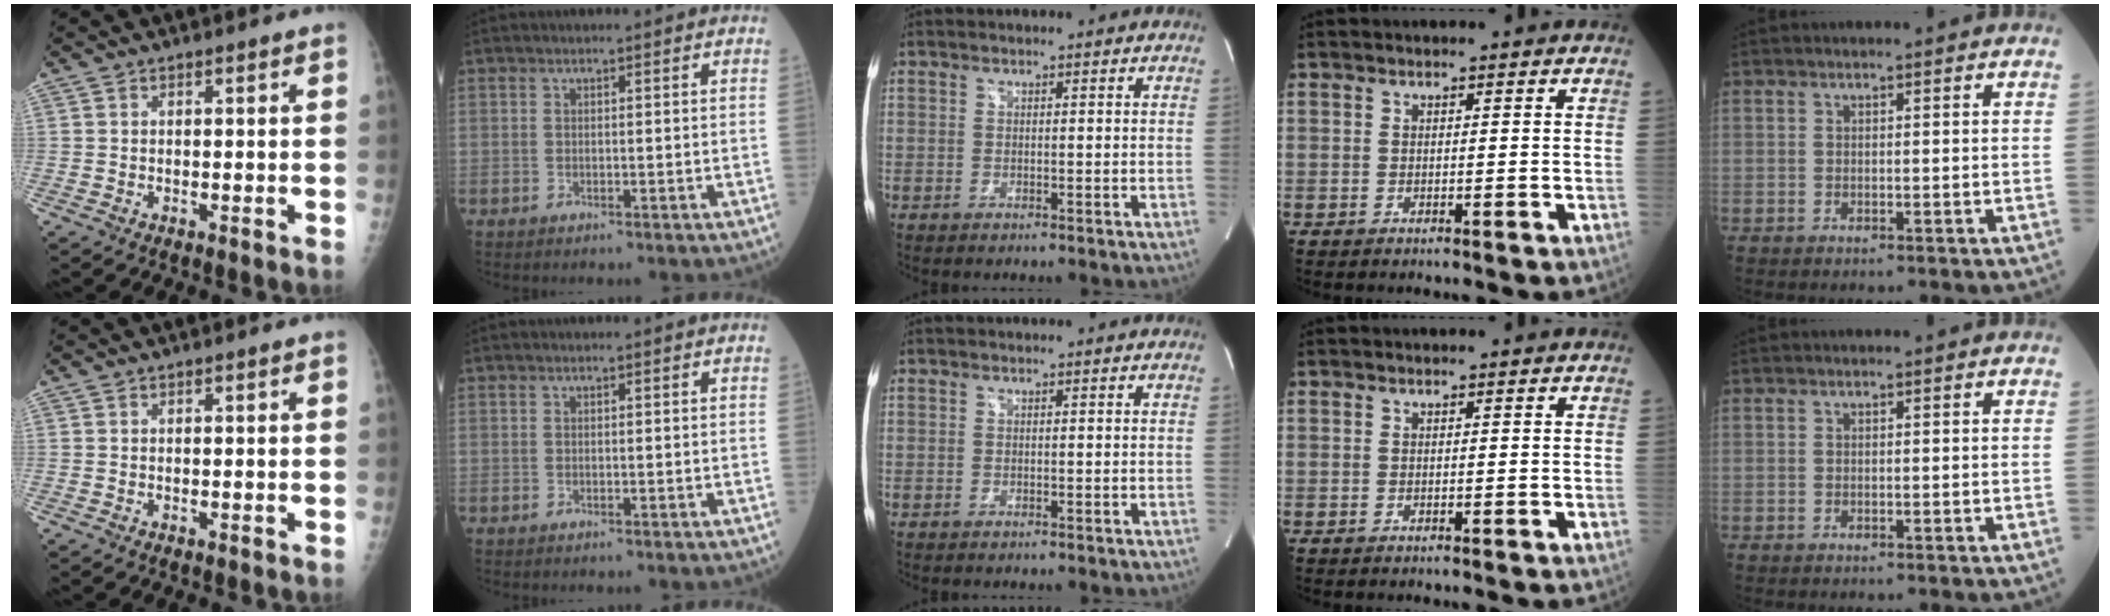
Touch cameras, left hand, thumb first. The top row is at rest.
{}